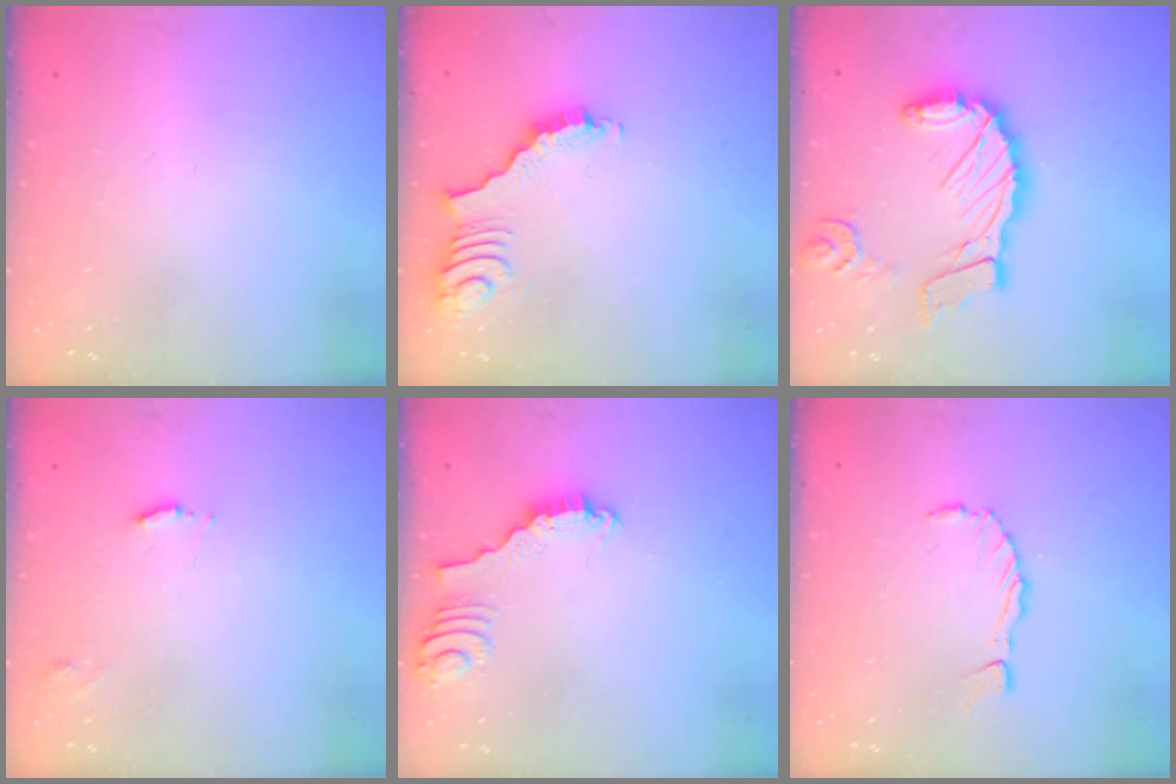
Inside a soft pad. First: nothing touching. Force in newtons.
{"total": 3.9, "press": 3.9, "slide": 0.7}
{"total": 16.7, "press": 16.6, "slide": 1.9}
{"total": 5.1, "press": 5.1, "slide": 0.3}
{"total": 2.3, "press": 2.3, "slide": 0.1}
{"total": 1.2, "press": 1.2, "slide": 0.3}